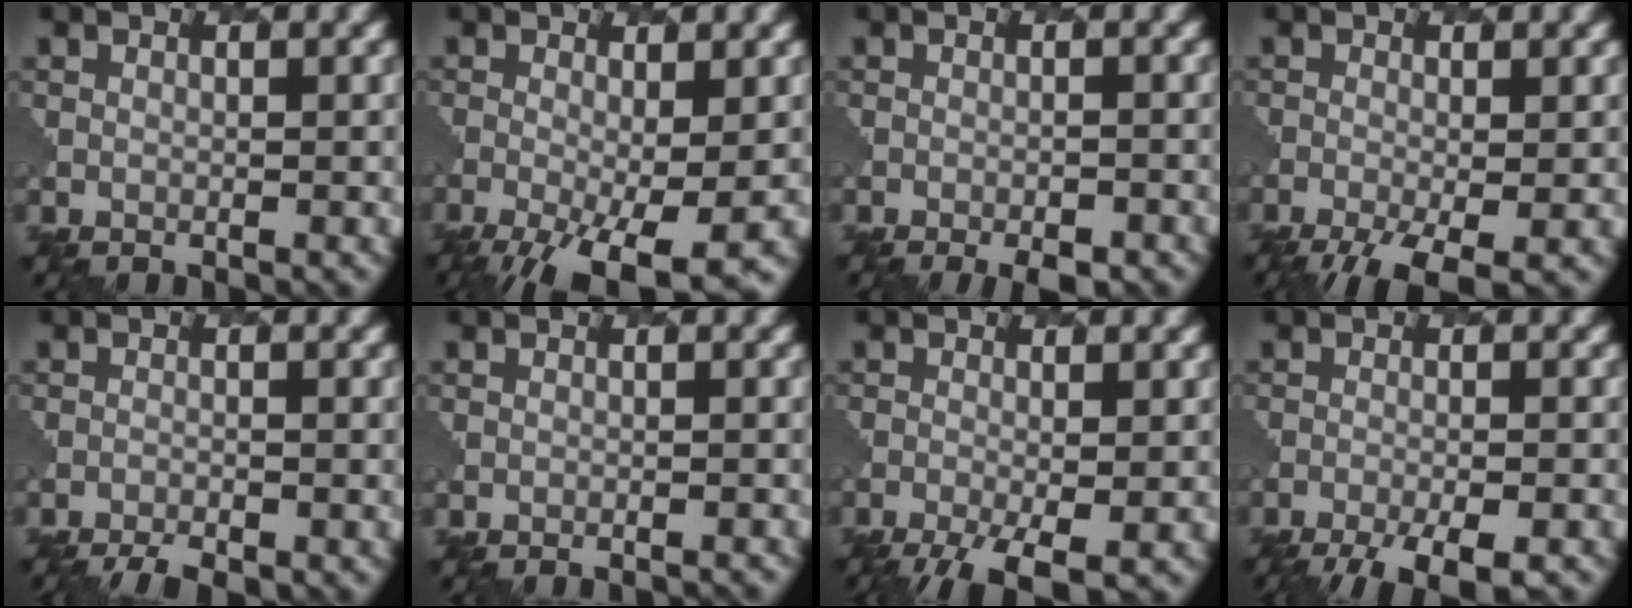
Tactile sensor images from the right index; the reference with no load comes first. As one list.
[{"total": 7.0, "force": [-3.2, 2.1, 5.8], "torque": [-0.111, -0.017, -0.054]}, {"total": 3.3, "force": [-2.6, 0.9, 1.7], "torque": [-0.026, 0.000, -0.033]}, {"total": 5.2, "force": [-3.0, 1.5, 4.0], "torque": [-0.072, -0.012, -0.050]}, {"total": 3.8, "force": [-3.5, 0.8, 1.2], "torque": [-0.028, -0.009, -0.056]}, {"total": 2.1, "force": [-1.9, 0.5, 0.7], "torque": [0.003, 0.013, -0.025]}, {"total": 5.6, "force": [-3.4, 1.6, 4.2], "torque": [-0.073, -0.016, -0.057]}, {"total": 7.3, "force": [-5.9, 1.7, 4.0], "torque": [-0.065, -0.017, -0.086]}]